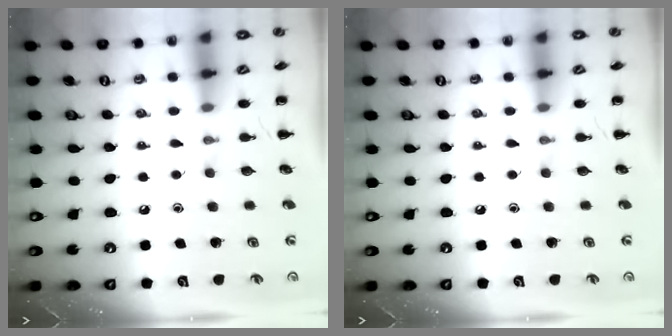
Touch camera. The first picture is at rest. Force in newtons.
{"total": 0.0}